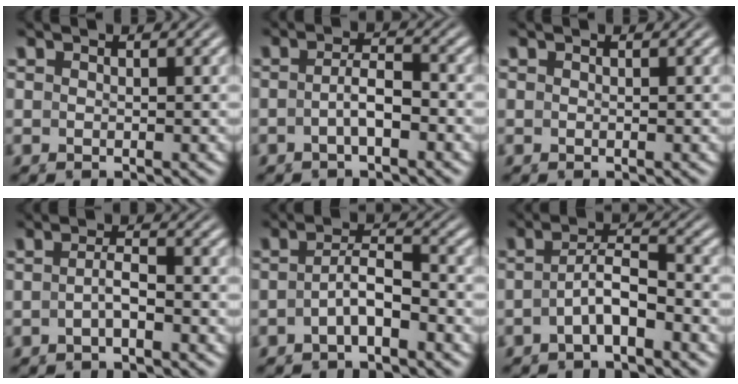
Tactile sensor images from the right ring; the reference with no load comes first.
{"total": 2.4, "force": [-1.2, 0.2, 2.0], "torque": [-0.031, -0.004, -0.021]}
{"total": 0.0}
{"total": 1.8, "force": [-1.0, -0.1, 1.5], "torque": [-0.026, -0.004, -0.019]}
{"total": 2.7, "force": [-1.6, 0.6, 2.1], "torque": [-0.035, -0.006, -0.024]}
{"total": 2.9, "force": [-1.6, 0.9, 2.3], "torque": [-0.041, -0.006, -0.023]}